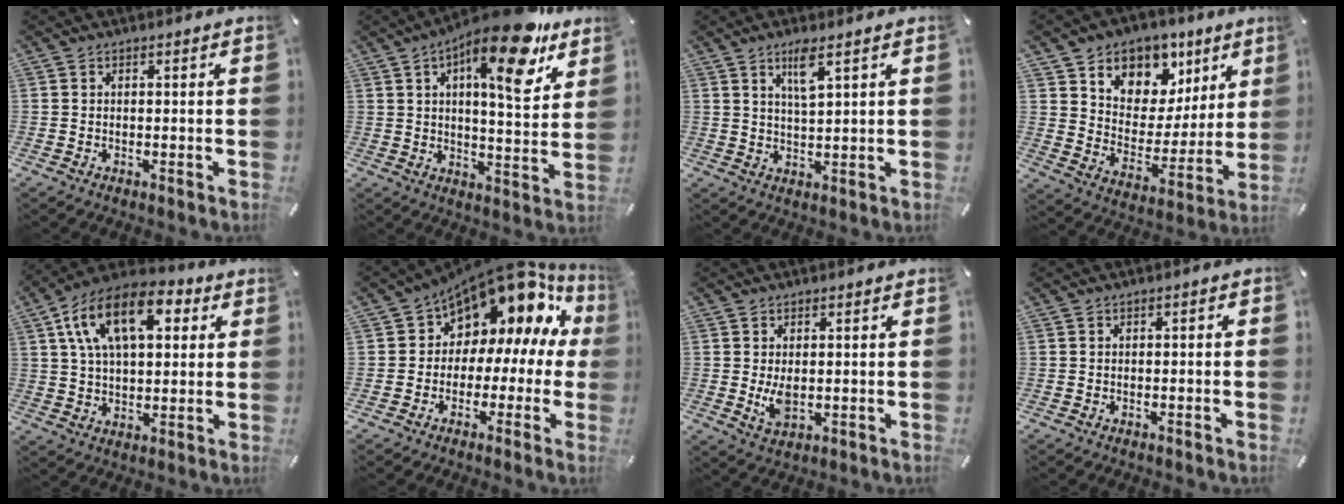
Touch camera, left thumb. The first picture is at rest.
{"total": 18.8, "force": [11.2, 8.3, 12.6], "torque": [-0.172, -0.066, 0.181]}
{"total": 5.3, "force": [3.3, 0.8, 4.1], "torque": [-0.083, -0.002, 0.053]}
{"total": 9.3, "force": [5.1, 7.8, 0.3], "torque": [-0.006, -0.057, 0.095]}
{"total": 16.5, "force": [6.9, 9.0, 12.0], "torque": [-0.227, -0.007, 0.116]}
{"total": 12.1, "force": [7.9, 7.2, 5.8], "torque": [-0.083, -0.080, 0.130]}
{"total": 4.4, "force": [0.2, 2.6, 3.6], "torque": [-0.080, -0.005, -0.001]}
{"total": 0.9, "force": [-0.5, 0.4, 0.7], "torque": [-0.012, 0.002, -0.010]}